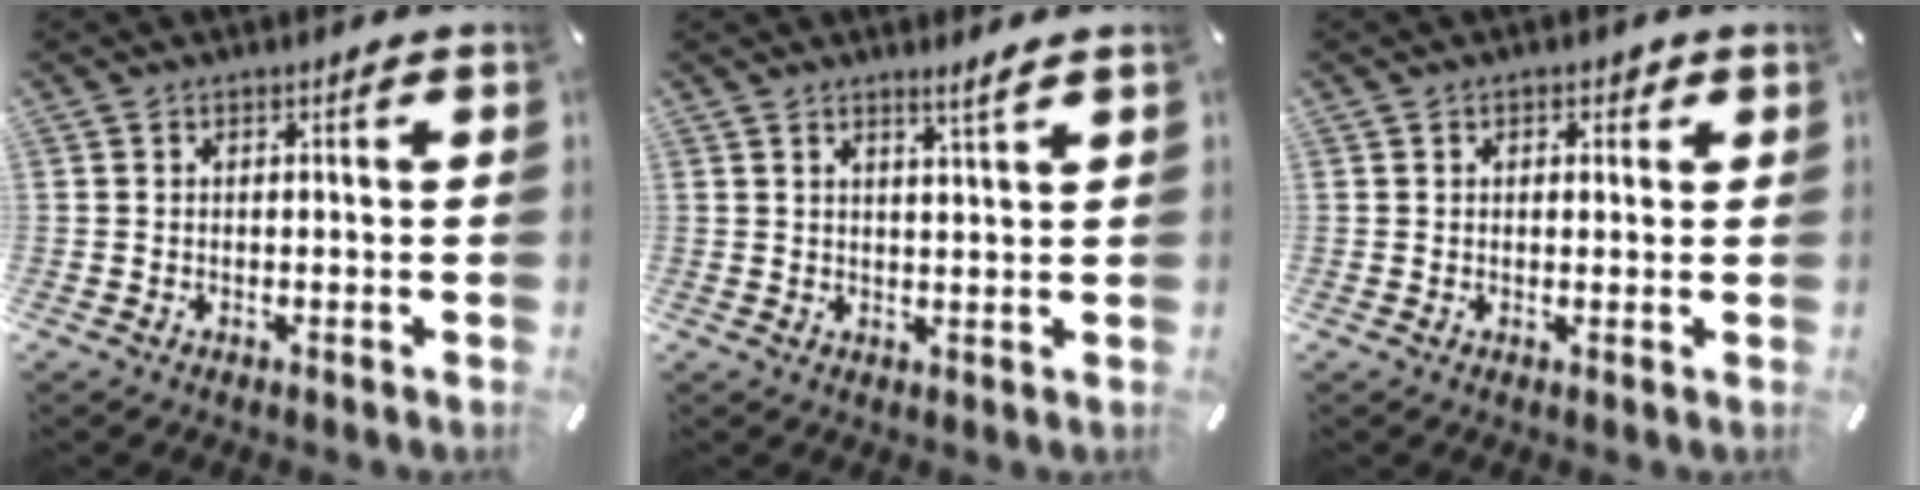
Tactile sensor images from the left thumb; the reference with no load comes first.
{"total": 2.8, "force": [2.4, -0.5, 1.4], "torque": [-0.032, -0.014, 0.042]}
{"total": 1.9, "force": [0.8, 1.5, 0.9], "torque": [-0.004, -0.001, 0.008]}